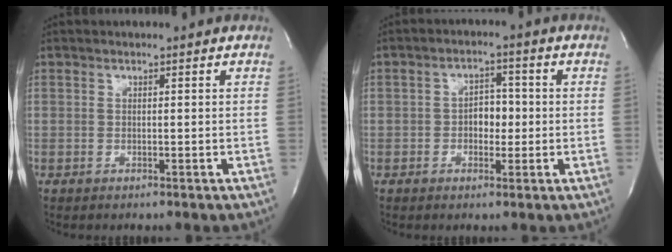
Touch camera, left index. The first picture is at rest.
{"total": 4.1, "force": [-0.5, 2.6, 3.2], "torque": [-0.046, 0.012, -0.010]}